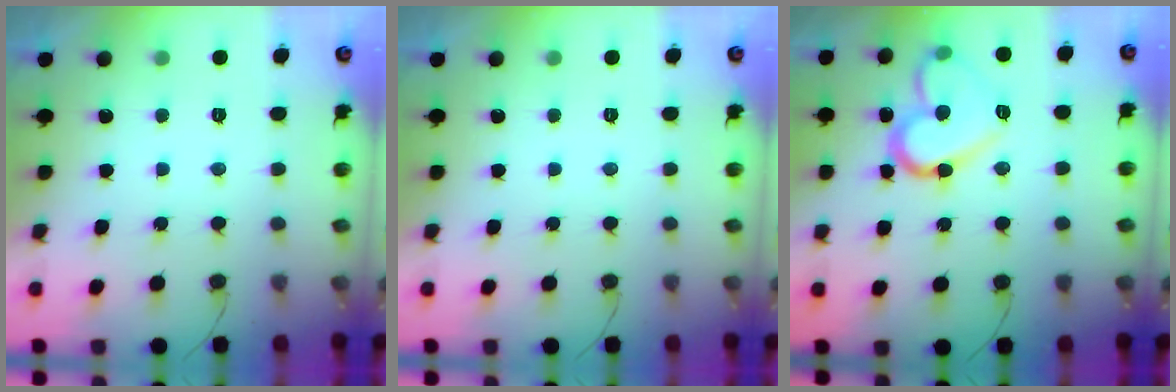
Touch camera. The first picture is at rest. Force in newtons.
{"total": 0.0}
{"total": 14.6, "press": 14.6, "slide": 1.5}